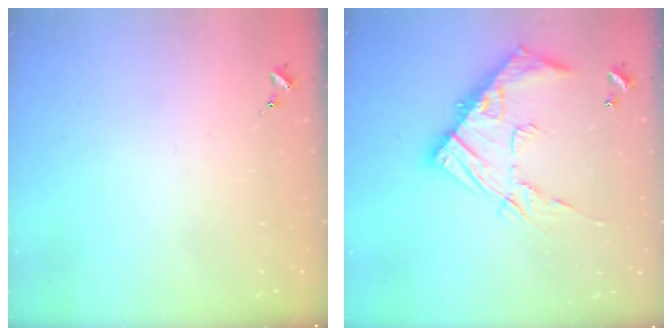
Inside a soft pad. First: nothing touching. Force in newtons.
{"total": 17.3, "press": 17.3, "slide": 1.4}